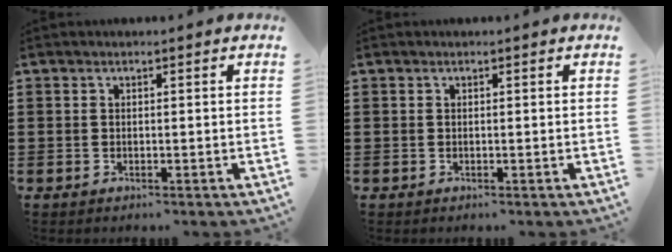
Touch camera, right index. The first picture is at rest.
{"total": 0.0}